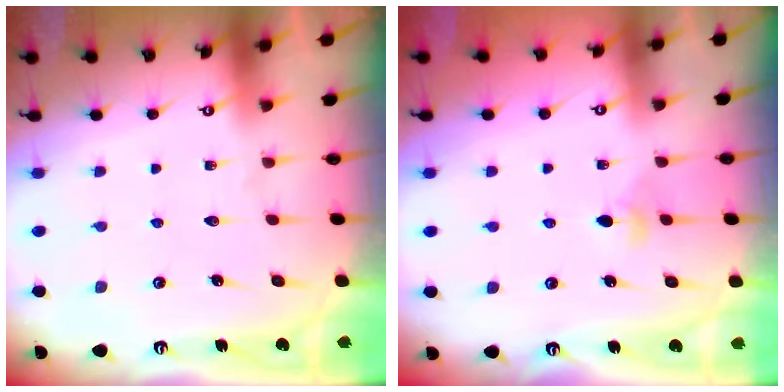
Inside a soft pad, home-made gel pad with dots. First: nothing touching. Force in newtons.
{"total": 2.8, "press": 2.7, "slide": 0.4}